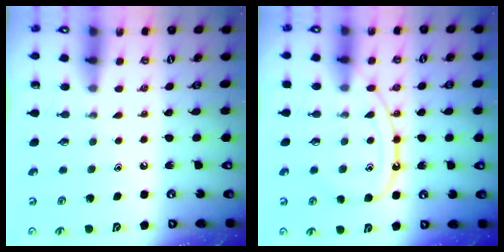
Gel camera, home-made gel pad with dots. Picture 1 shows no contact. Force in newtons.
{"total": 11.1, "press": 11.1, "slide": 1.2}